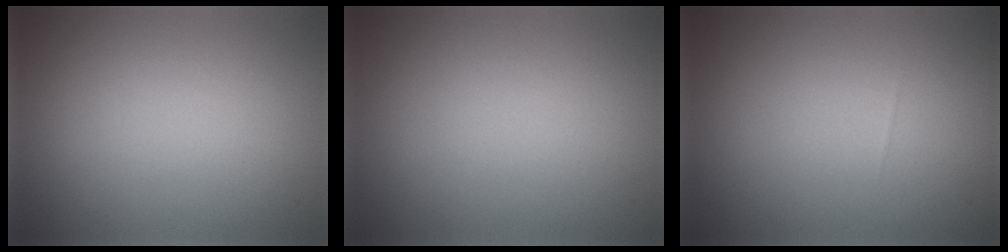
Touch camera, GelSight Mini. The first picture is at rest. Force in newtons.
{"total": 0.0}
{"total": 0.0}